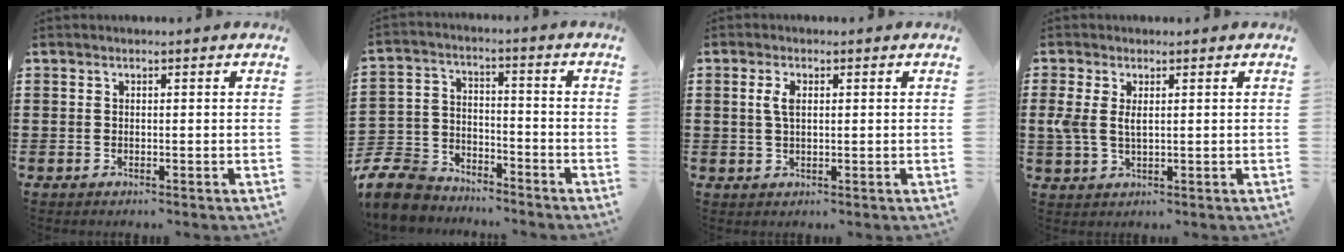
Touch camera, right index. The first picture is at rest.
{"total": 8.6, "force": [-8.1, 2.5, 1.6], "torque": [-0.054, 0.011, -0.164]}
{"total": 2.9, "force": [0.6, 1.3, 2.5], "torque": [-0.053, 0.008, 0.008]}
{"total": 3.0, "force": [0.8, 1.4, 2.5], "torque": [-0.059, 0.005, 0.010]}